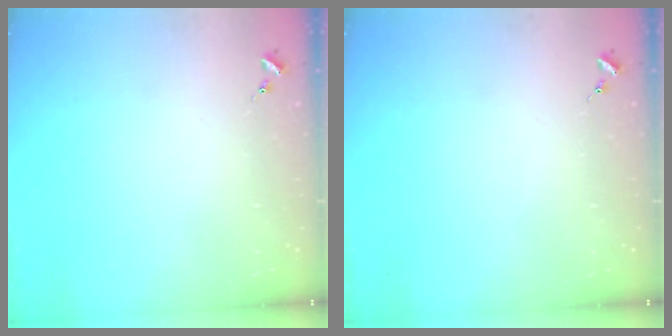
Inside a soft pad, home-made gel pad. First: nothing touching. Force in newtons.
{"total": 0.0}